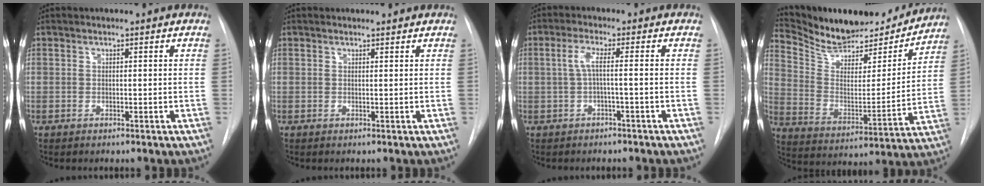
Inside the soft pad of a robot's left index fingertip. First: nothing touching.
{"total": 1.8, "force": [1.8, 0.2, 0.0], "torque": [-0.006, 0.005, 0.024]}
{"total": 3.1, "force": [-0.4, -0.2, 3.1], "torque": [-0.066, 0.011, -0.004]}
{"total": 20.6, "force": [19.3, 4.7, 5.4], "torque": [-0.091, -0.021, 0.303]}